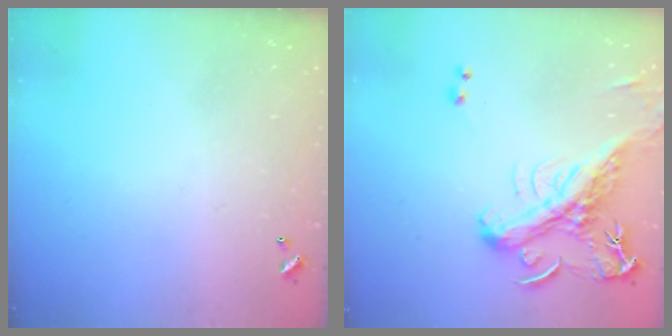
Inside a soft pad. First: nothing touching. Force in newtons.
{"total": 3.5, "press": 3.4, "slide": 1.0}